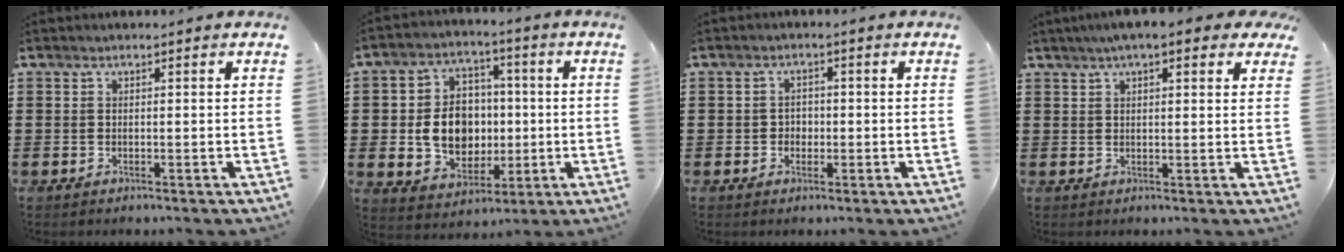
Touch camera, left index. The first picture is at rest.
{"total": 9.1, "force": [-0.2, 7.6, 5.1], "torque": [-0.110, 0.015, -0.002]}
{"total": 1.8, "force": [-0.3, 1.7, 0.7], "torque": [-0.019, 0.005, -0.009]}
{"total": 4.7, "force": [3.2, 0.9, 3.3], "torque": [-0.065, 0.003, 0.054]}